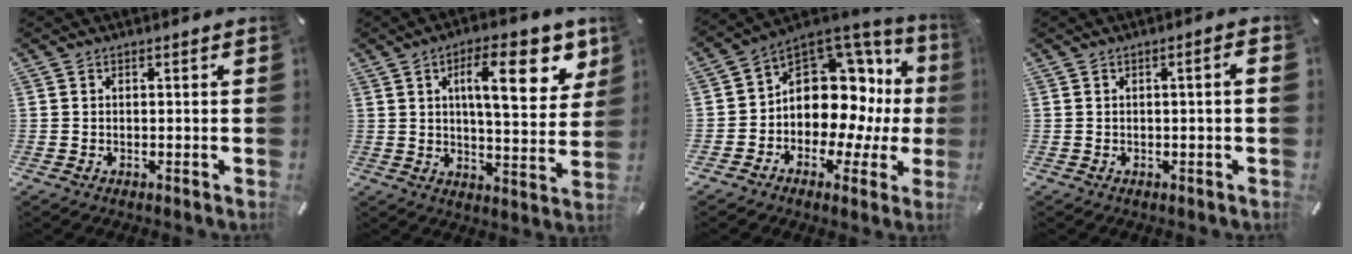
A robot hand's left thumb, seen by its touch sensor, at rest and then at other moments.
{"total": 16.8, "force": [7.0, 6.0, 14.1], "torque": [-0.204, -0.017, 0.104]}
{"total": 13.1, "force": [2.3, 10.2, 7.9], "torque": [-0.121, -0.041, 0.039]}
{"total": 2.5, "force": [-0.2, 0.0, 2.5], "torque": [-0.039, -0.002, -0.005]}